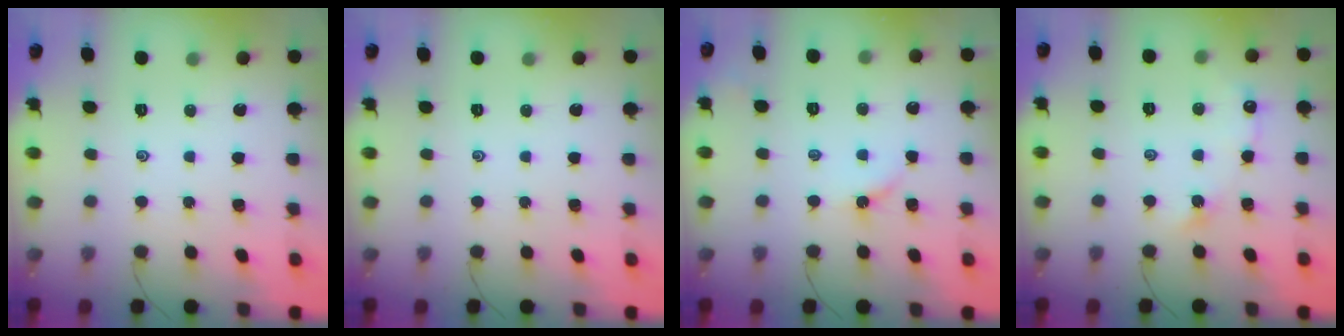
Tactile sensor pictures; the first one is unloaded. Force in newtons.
{"total": 0.0}
{"total": 3.4, "press": 3.3, "slide": 0.6}
{"total": 4.2, "press": 4.2, "slide": 0.5}